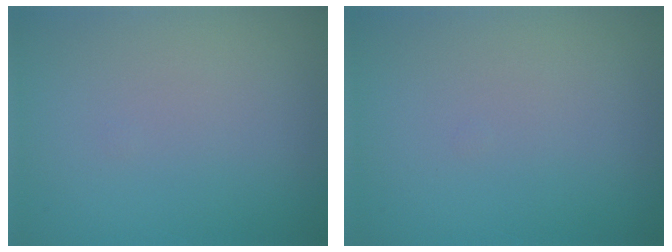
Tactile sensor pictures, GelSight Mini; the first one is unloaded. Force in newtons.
{"total": 0.0}